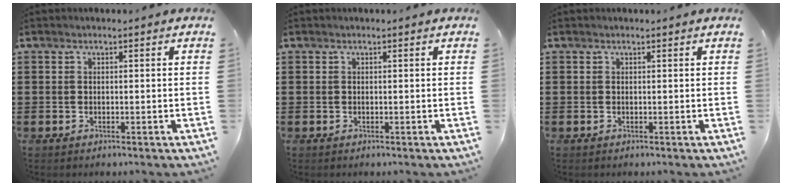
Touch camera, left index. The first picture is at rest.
{"total": 0.0}
{"total": 0.0}